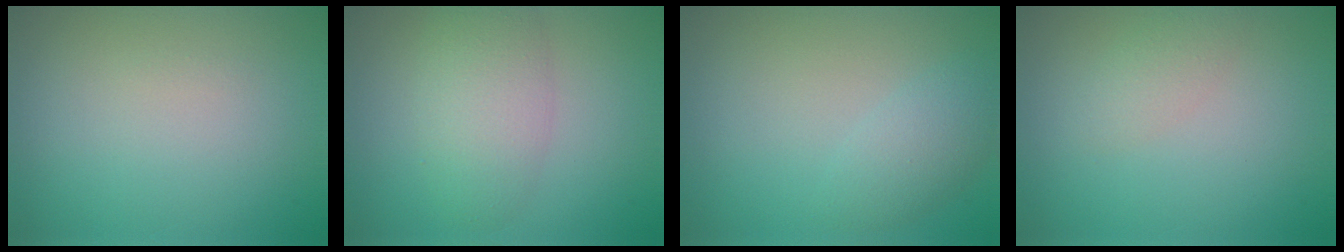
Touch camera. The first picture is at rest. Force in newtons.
{"total": 4.0, "press": 4.0, "slide": 0.1}
{"total": 2.3, "press": 2.3, "slide": 0.2}
{"total": 1.5, "press": 1.5, "slide": 0.1}